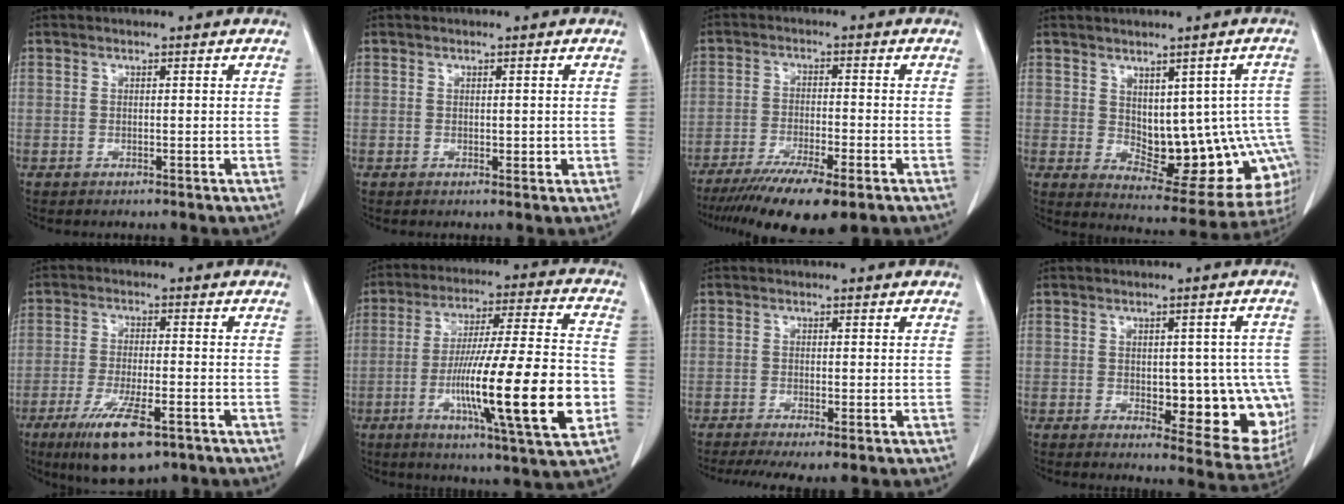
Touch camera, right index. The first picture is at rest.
{"total": 1.2, "force": [0.0, 0.7, 1.0], "torque": [-0.010, -0.002, 0.002]}
{"total": 11.9, "force": [-8.5, 1.7, 8.3], "torque": [-0.135, -0.028, -0.136]}
{"total": 16.0, "force": [-1.1, 8.4, 13.6], "torque": [-0.131, 0.011, 0.008]}
{"total": 10.5, "force": [-6.1, 2.4, 8.1], "torque": [-0.148, -0.022, -0.098]}
{"total": 21.6, "force": [-5.6, 1.1, 20.8], "torque": [-0.333, -0.015, -0.089]}
{"total": 6.0, "force": [-4.3, 0.9, 4.1], "torque": [-0.065, -0.016, -0.070]}
{"total": 13.8, "force": [-2.3, 6.3, 12.0], "torque": [-0.113, 0.009, -0.010]}